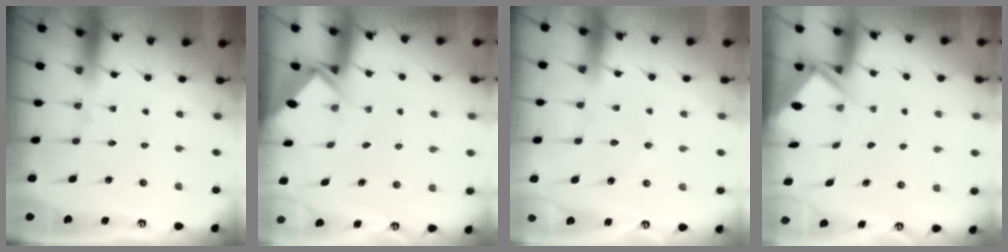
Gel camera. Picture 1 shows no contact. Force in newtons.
{"total": 2.7, "press": 2.7, "slide": 0.2}
{"total": 3.5, "press": 3.5, "slide": 0.4}
{"total": 2.9, "press": 2.9, "slide": 0.3}